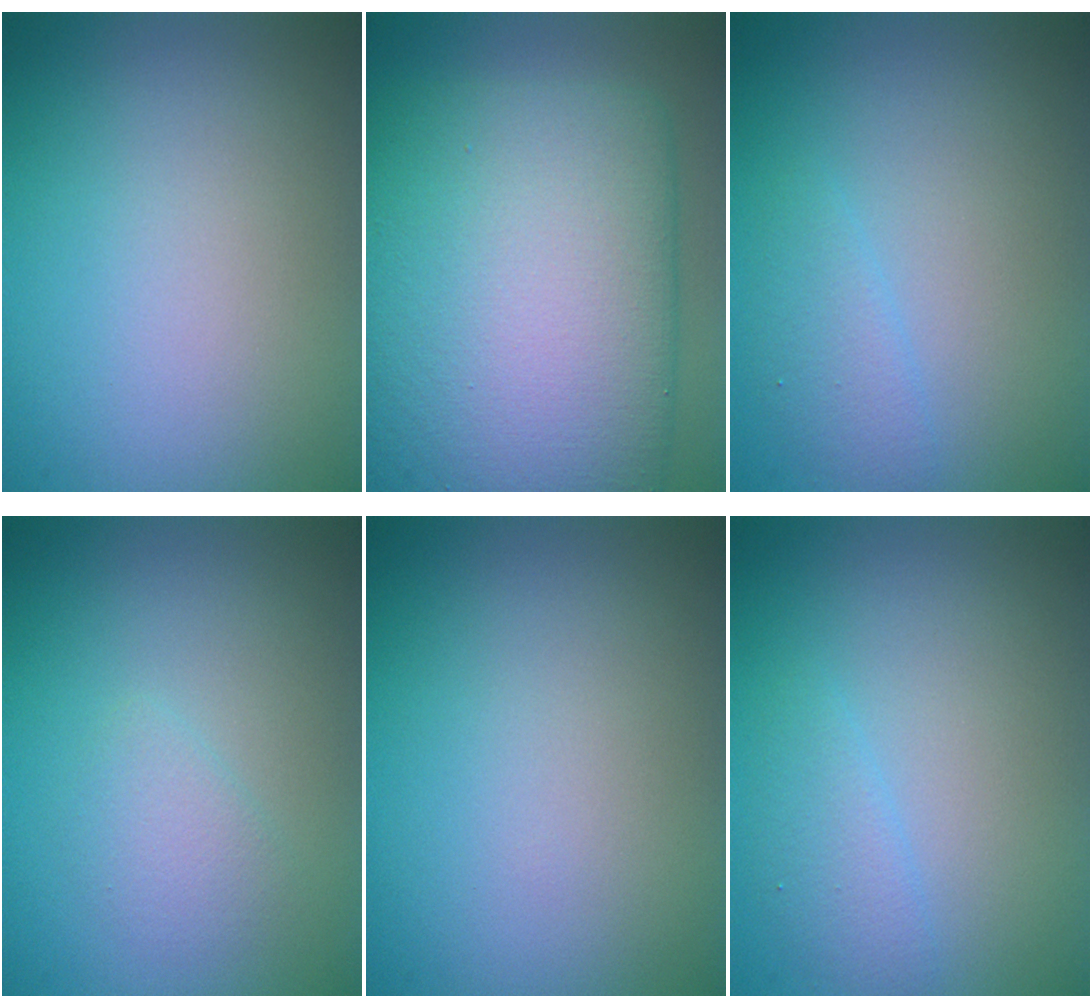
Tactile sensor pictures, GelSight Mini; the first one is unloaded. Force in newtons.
{"total": 15.1, "press": 15.1, "slide": 0.4}
{"total": 1.5, "press": 1.5, "slide": 0.1}
{"total": 1.5, "press": 1.5, "slide": 0.1}
{"total": 0.0}
{"total": 1.5, "press": 1.5, "slide": 0.1}